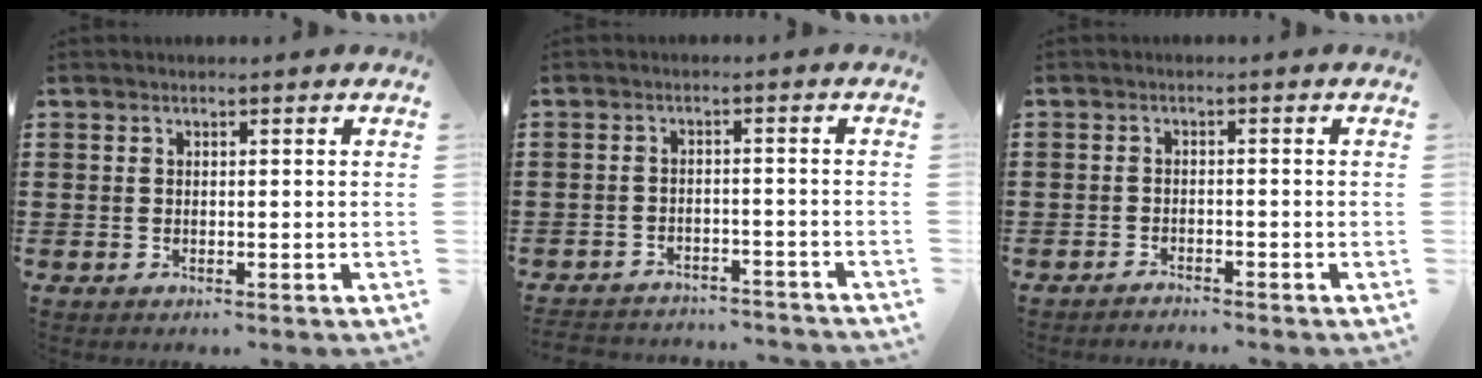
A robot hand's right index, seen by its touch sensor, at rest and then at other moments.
{"total": 3.1, "force": [-3.1, 0.3, 0.0], "torque": [-0.007, -0.001, -0.065]}
{"total": 1.7, "force": [-1.7, 0.0, -0.1], "torque": [-0.003, 0.003, -0.036]}